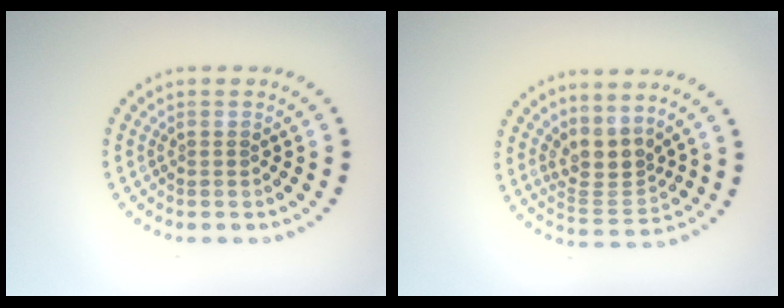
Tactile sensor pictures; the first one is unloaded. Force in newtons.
{"total": 3.2, "press": 2.4, "slide": 2.1}